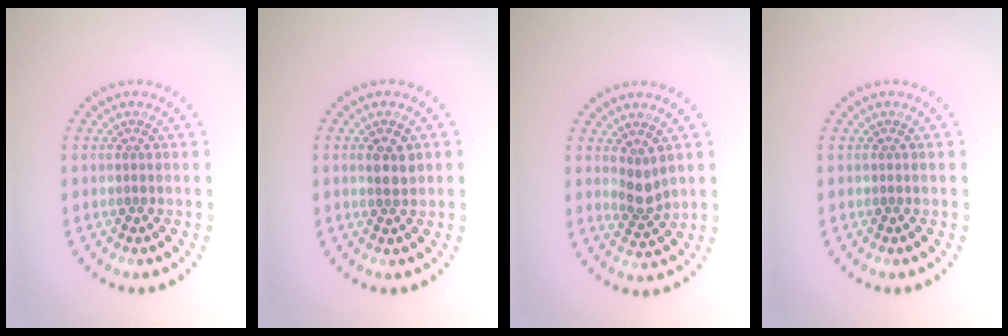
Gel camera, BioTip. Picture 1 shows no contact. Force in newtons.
{"total": 1.6, "press": 1.6, "slide": 0.5}
{"total": 2.0, "press": 1.7, "slide": 1.1}
{"total": 0.0}